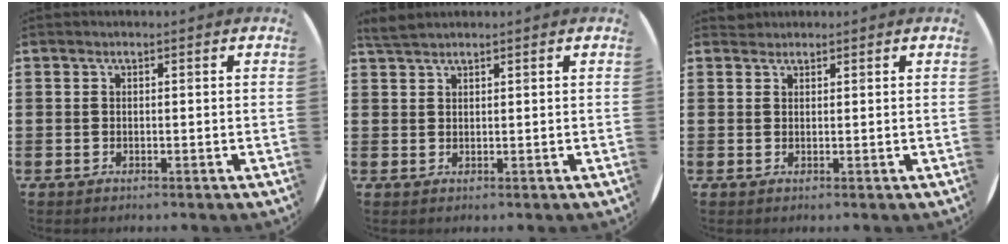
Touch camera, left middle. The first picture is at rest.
{"total": 1.8, "force": [1.7, 0.2, 0.5], "torque": [-0.014, 0.003, 0.034]}
{"total": 1.0, "force": [1.0, 0.2, -0.2], "torque": [0.001, 0.002, 0.019]}